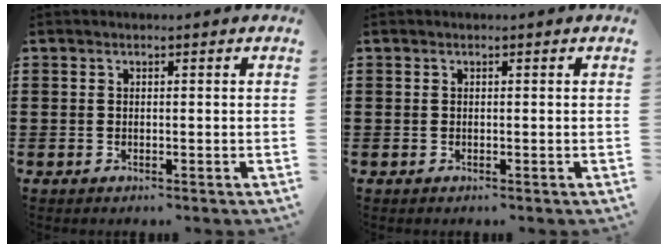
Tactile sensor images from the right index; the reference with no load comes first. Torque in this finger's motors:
{"motor_torque": [-0.11, 1.08, 0.00, 0.00]}